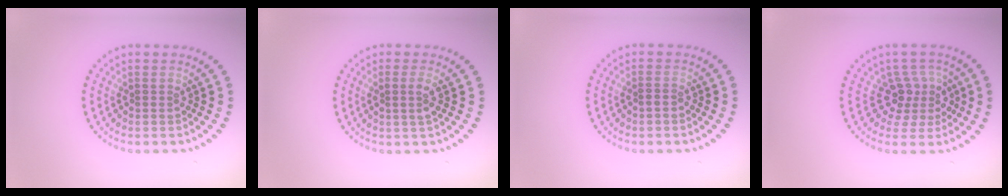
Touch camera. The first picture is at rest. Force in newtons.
{"total": 1.3, "press": 1.2, "slide": 0.6}
{"total": 0.5, "press": 0.3, "slide": 0.4}
{"total": 3.1, "press": 2.3, "slide": 2.0}